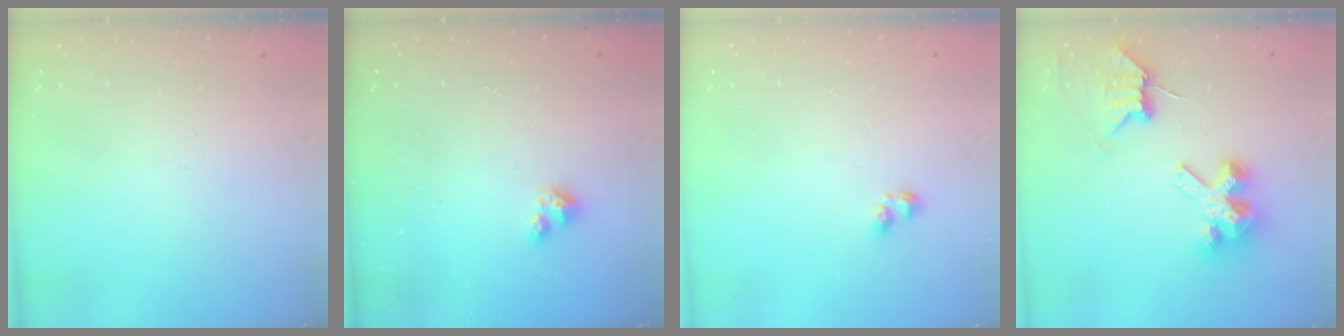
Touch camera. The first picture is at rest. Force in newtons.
{"total": 2.9, "press": 2.9, "slide": 0.2}
{"total": 2.5, "press": 2.3, "slide": 0.9}
{"total": 9.5, "press": 9.5, "slide": 0.8}